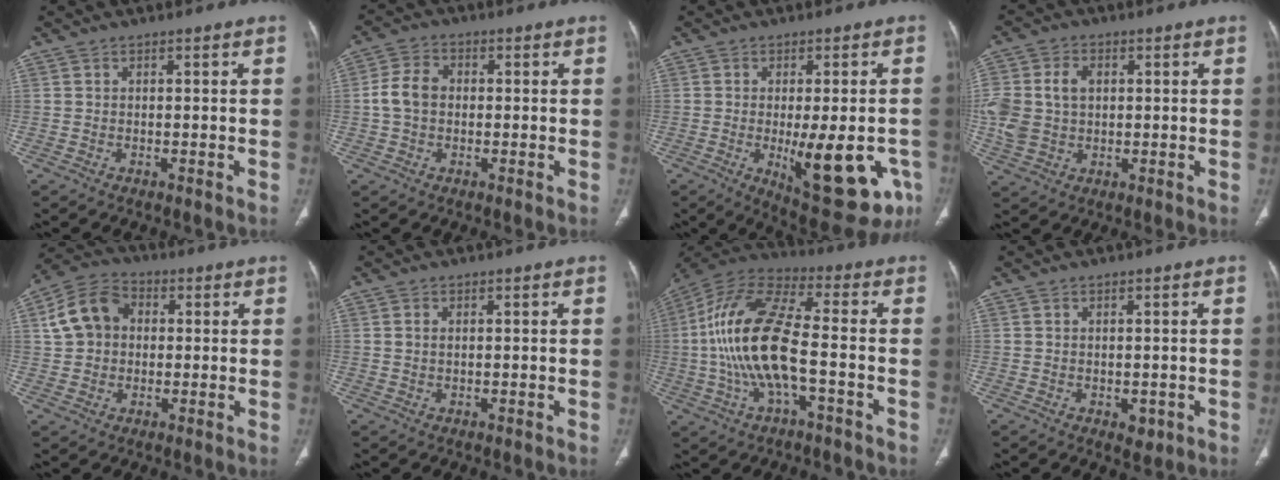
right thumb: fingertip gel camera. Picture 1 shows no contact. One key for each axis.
{"total": 5.8, "fx": 0.0, "fy": 4.4, "fz": 3.8, "tx": -0.070, "ty": 0.016, "tz": -0.008}
{"total": 17.1, "fx": -4.9, "fy": 6.4, "fz": 15.0, "tx": -0.155, "ty": -0.006, "tz": -0.044}
{"total": 10.6, "fx": 1.1, "fy": 7.9, "fz": 6.9, "tx": -0.150, "ty": 0.009, "tz": 0.028}
{"total": 9.9, "fx": 1.5, "fy": 8.0, "fz": 5.6, "tx": -0.093, "ty": 0.021, "tz": 0.017}
{"total": 1.2, "fx": 0.3, "fy": 0.8, "fz": 0.8, "tx": -0.020, "ty": 0.002, "tz": 0.008}
{"total": 17.9, "fx": -2.4, "fy": 6.6, "fz": 16.5, "tx": -0.346, "ty": 0.036, "tz": -0.046}
{"total": 2.1, "fx": -0.5, "fy": 1.4, "fz": 1.5, "tx": -0.011, "ty": -0.003, "tz": 0.002}